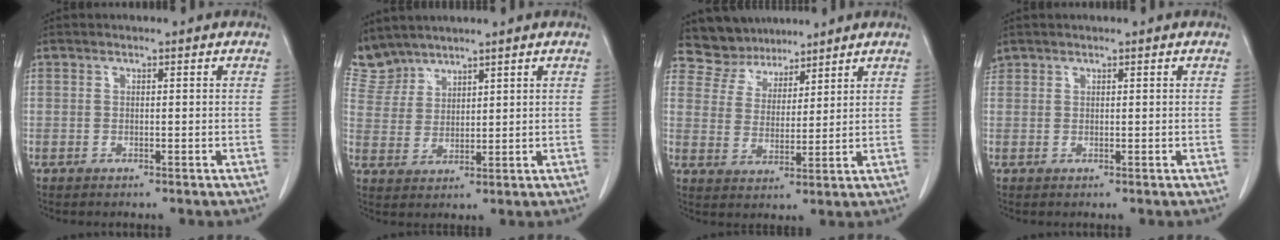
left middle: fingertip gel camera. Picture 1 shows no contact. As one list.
[{"total": 4.9, "force": [4.8, 1.0, -0.5], "torque": [-0.001, 0.007, 0.112]}, {"total": 6.8, "force": [6.3, 2.5, -0.1], "torque": [-0.007, 0.016, 0.125]}, {"total": 1.1, "force": [0.9, 0.6, 0.0], "torque": [-0.004, 0.015, 0.020]}]